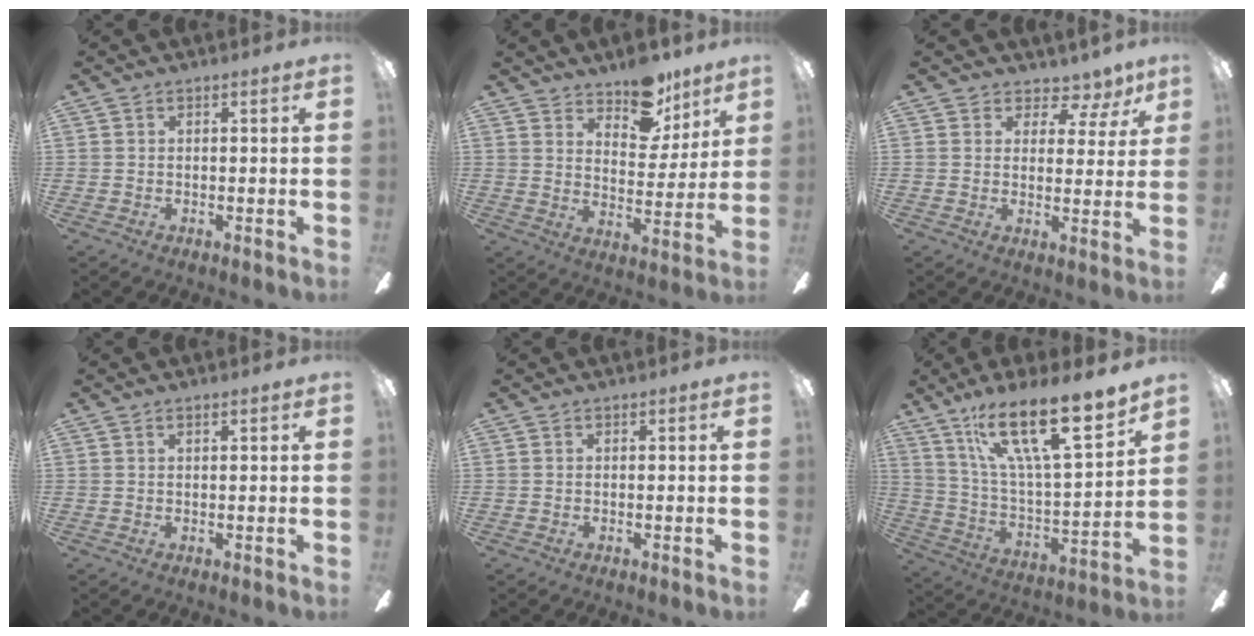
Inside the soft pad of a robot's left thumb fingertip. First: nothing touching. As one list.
[{"total": 11.4, "force": [9.1, 5.3, 4.4], "torque": [-0.052, -0.060, 0.165]}, {"total": 6.2, "force": [4.4, 3.6, 2.5], "torque": [-0.017, -0.036, 0.075]}, {"total": 0.9, "force": [0.6, 0.1, 0.7], "torque": [-0.015, 0.001, 0.010]}, {"total": 0.0}, {"total": 22.0, "force": [15.3, 5.3, 14.9], "torque": [-0.269, -0.097, 0.253]}]